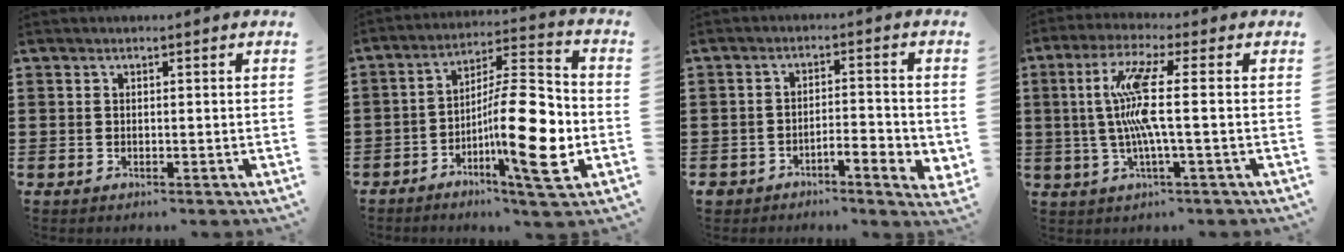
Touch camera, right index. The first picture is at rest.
{"total": 14.9, "force": [-3.9, 3.6, 13.9], "torque": [-0.216, -0.007, -0.072]}
{"total": 3.8, "force": [-2.5, 1.2, 2.6], "torque": [-0.043, 0.004, -0.046]}
{"total": 9.1, "force": [0.1, 0.1, 9.1], "torque": [-0.209, -0.020, -0.016]}